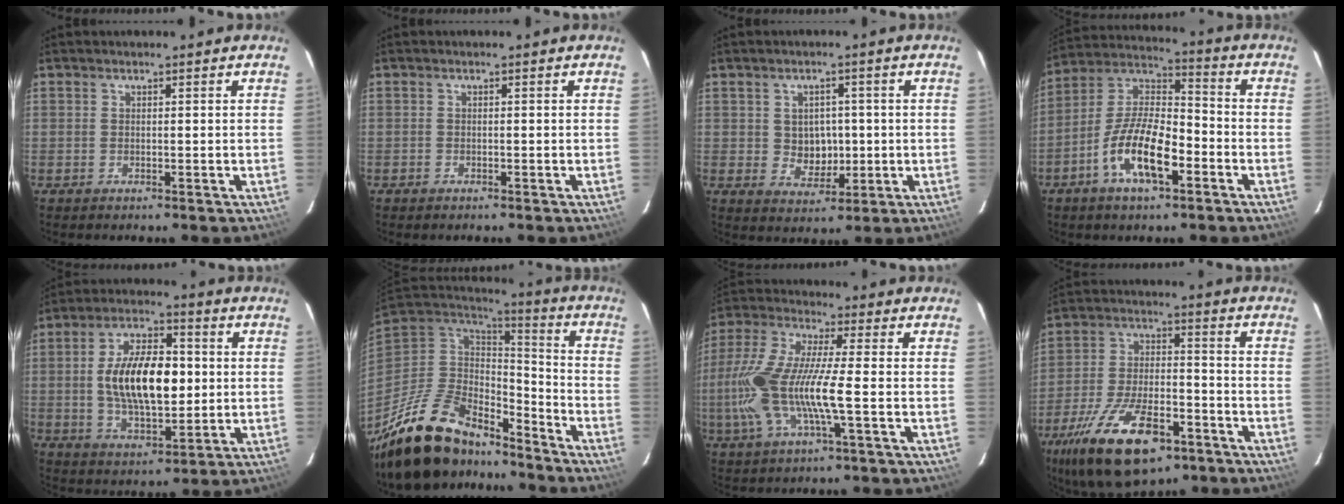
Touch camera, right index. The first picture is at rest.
{"total": 0.7, "force": [-0.6, 0.4, 0.1], "torque": [-0.005, 0.000, -0.011]}
{"total": 5.3, "force": [0.1, 4.8, 2.3], "torque": [-0.042, 0.005, 0.014]}
{"total": 13.7, "force": [-6.2, 5.4, 11.0], "torque": [-0.217, 0.005, -0.116]}
{"total": 15.4, "force": [0.5, 7.3, 13.5], "torque": [-0.244, 0.012, 0.014]}
{"total": 23.4, "force": [-17.9, 9.6, 11.8], "torque": [-0.244, -0.013, -0.295]}
{"total": 16.5, "force": [-3.2, 2.8, 15.9], "torque": [-0.324, -0.008, -0.063]}
{"total": 21.1, "force": [-12.7, 9.2, 14.2], "torque": [-0.284, -0.027, -0.208]}